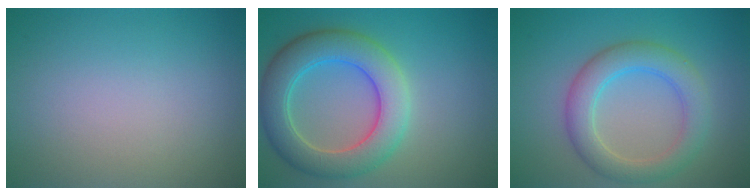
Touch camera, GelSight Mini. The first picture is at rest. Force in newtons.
{"total": 7.1, "press": 7.0, "slide": 0.6}
{"total": 4.7, "press": 4.7, "slide": 0.2}